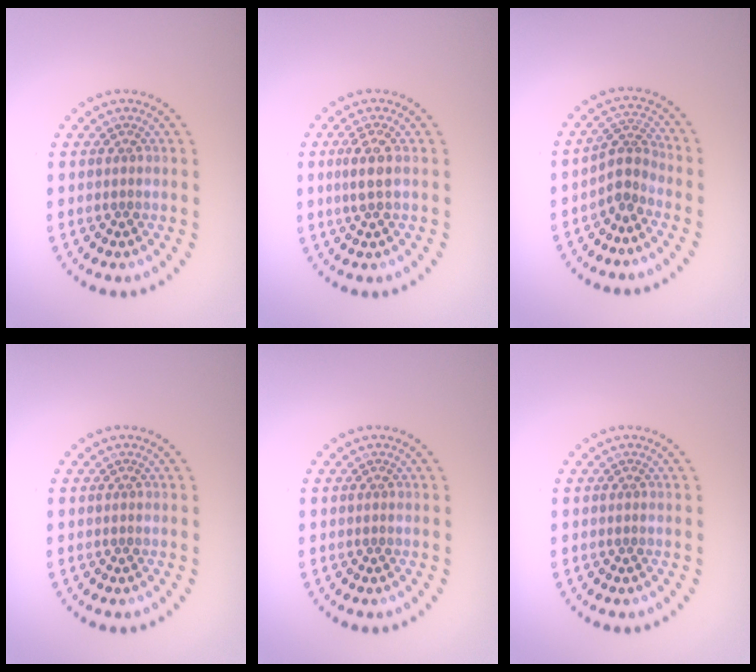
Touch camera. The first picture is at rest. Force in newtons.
{"total": 2.1, "press": 1.6, "slide": 1.3}
{"total": 2.7, "press": 1.9, "slide": 1.9}
{"total": 0.0}
{"total": 0.0}
{"total": 0.0}